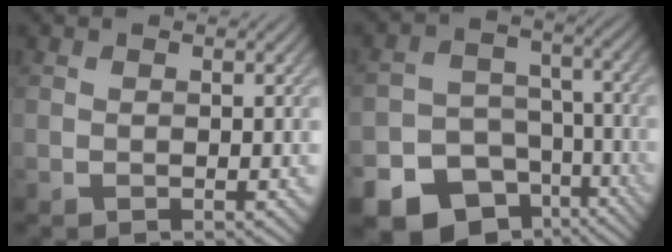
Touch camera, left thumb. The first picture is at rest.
{"total": 19.3, "force": [-12.0, 14.2, 5.2], "torque": [-0.123, -0.083, -0.157]}